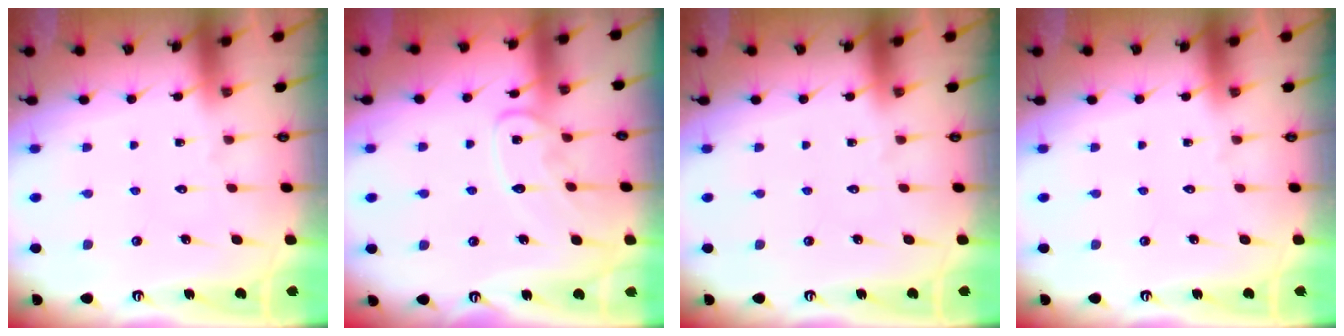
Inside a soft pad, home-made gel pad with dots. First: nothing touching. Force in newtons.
{"total": 10.5, "press": 10.5, "slide": 0.5}
{"total": 0.0}
{"total": 0.0}